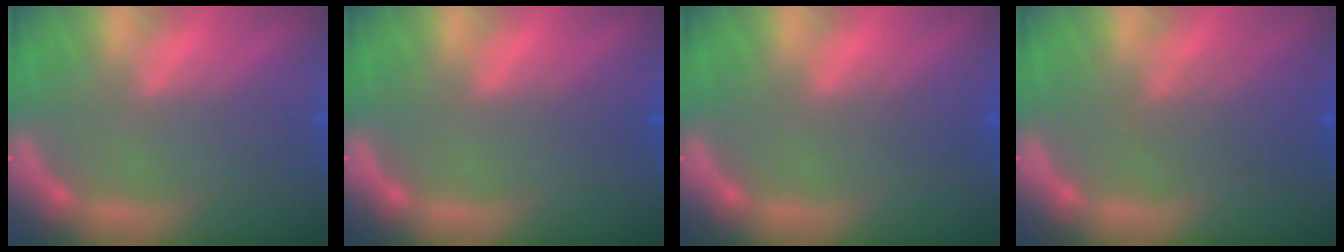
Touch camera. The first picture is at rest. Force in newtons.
{"total": 0.9}
{"total": 1.5}
{"total": 3.6}